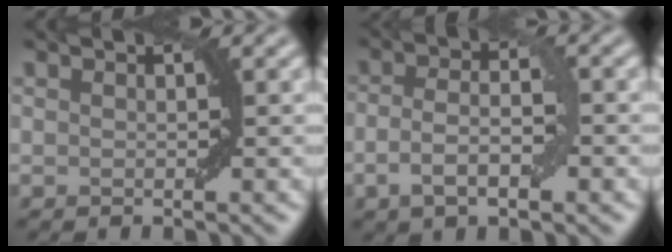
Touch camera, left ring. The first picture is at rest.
{"total": 4.1, "force": [-1.2, 1.6, 3.6], "torque": [-0.069, 0.003, -0.027]}